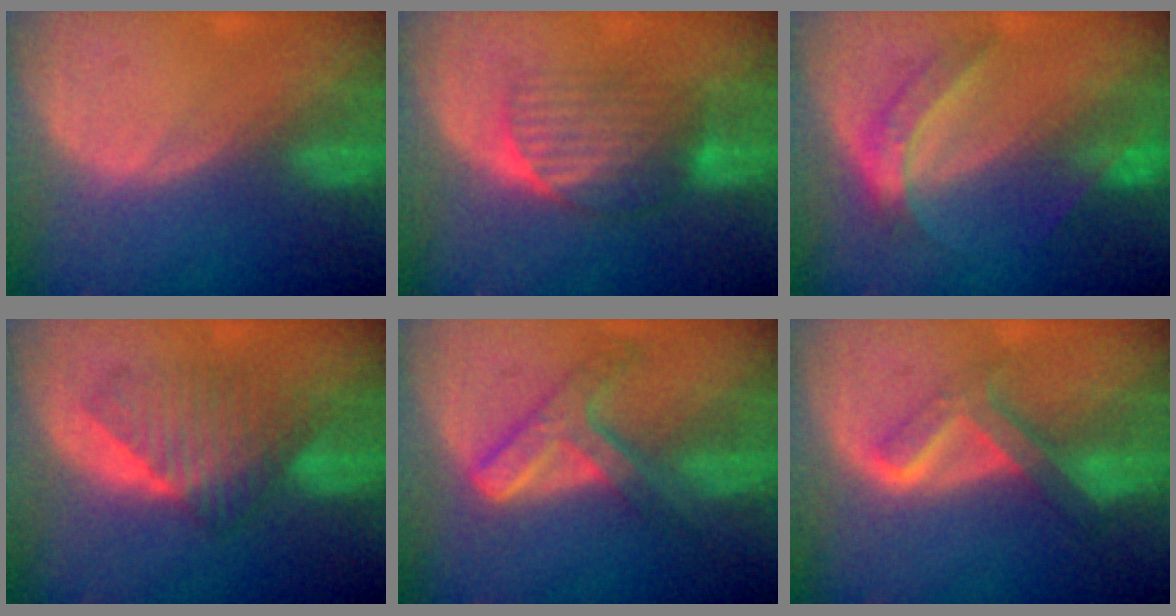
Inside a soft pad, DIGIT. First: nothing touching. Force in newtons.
{"total": 6.7, "press": 6.4, "slide": 1.8}
{"total": 6.1, "press": 5.1, "slide": 3.2}
{"total": 7.1, "press": 7.1, "slide": 0.2}
{"total": 7.4, "press": 6.2, "slide": 4.1}
{"total": 6.7, "press": 5.6, "slide": 3.6}